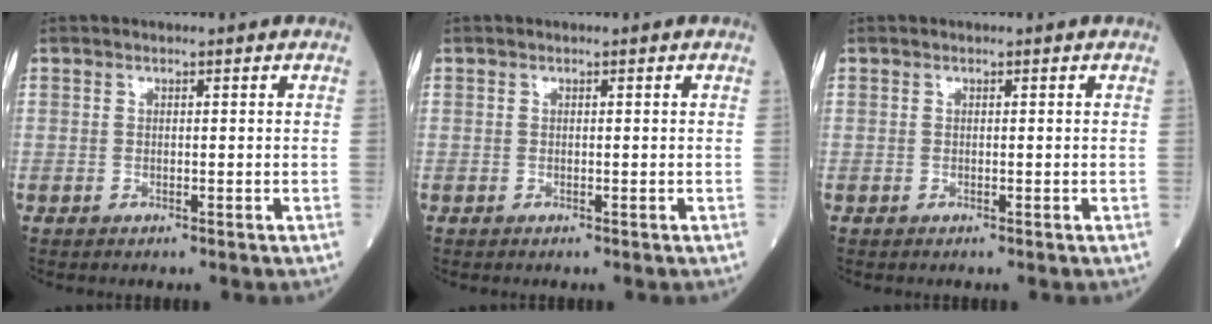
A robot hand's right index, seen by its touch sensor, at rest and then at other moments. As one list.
[{"total": 0.0}, {"total": 0.0}]